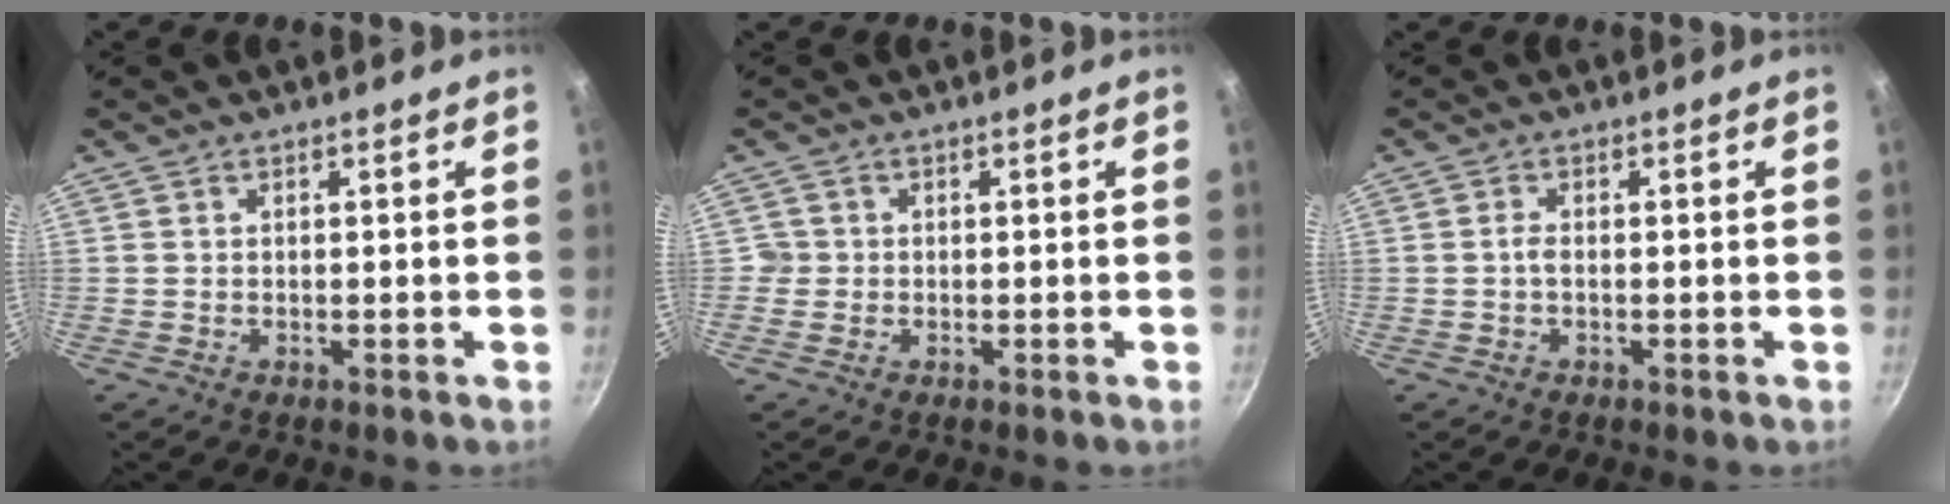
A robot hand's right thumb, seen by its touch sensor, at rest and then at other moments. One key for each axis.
{"total": 1.6, "fx": -0.1, "fy": 1.5, "fz": 0.0, "tx": 0.009, "ty": 0.006, "tz": -0.005}
{"total": 1.1, "fx": -0.3, "fy": 0.5, "fz": 0.9, "tx": -0.017, "ty": 0.001, "tz": -0.006}